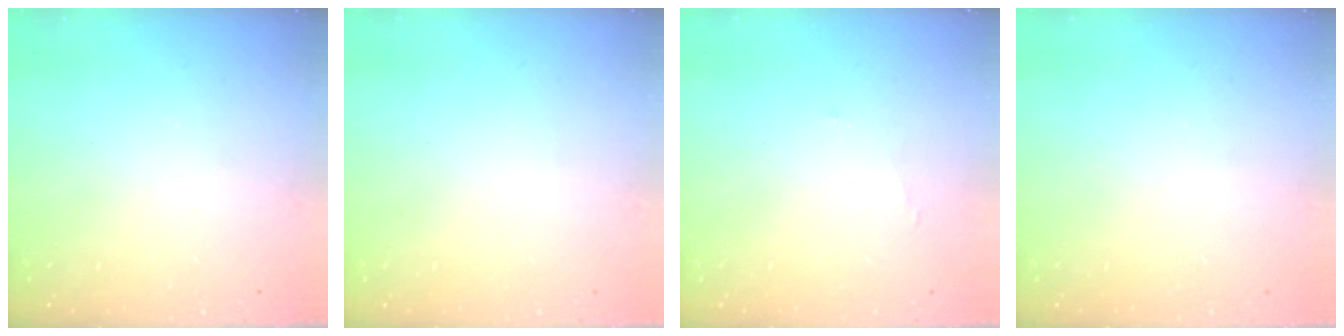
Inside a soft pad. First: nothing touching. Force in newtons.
{"total": 0.0}
{"total": 3.7, "press": 3.7, "slide": 0.4}
{"total": 0.0}